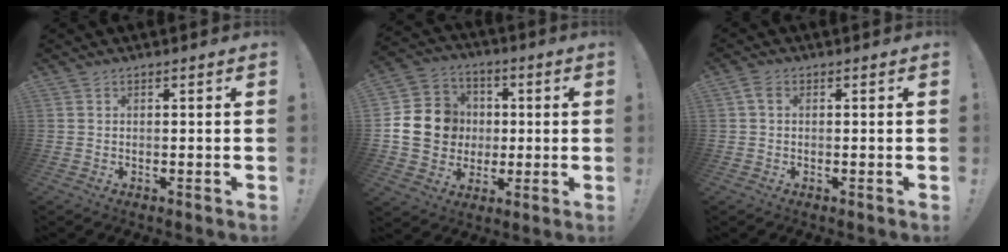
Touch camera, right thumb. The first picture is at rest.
{"total": 16.1, "force": [0.5, 14.4, 7.1], "torque": [-0.108, 0.011, 0.025]}
{"total": 2.3, "force": [0.5, 1.5, 1.6], "torque": [-0.030, 0.005, 0.008]}